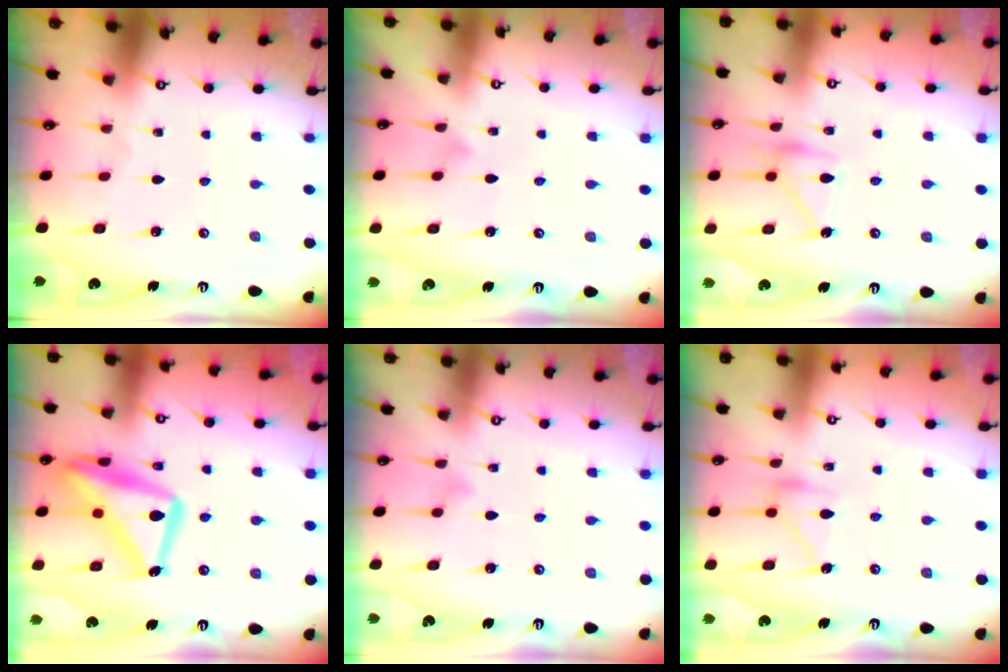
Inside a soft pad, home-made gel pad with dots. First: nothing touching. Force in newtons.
{"total": 3.7, "press": 3.7, "slide": 0.3}
{"total": 14.2, "press": 14.2, "slide": 0.6}
{"total": 20.0, "press": 19.9, "slide": 1.6}
{"total": 3.9, "press": 3.9, "slide": 0.2}
{"total": 13.1, "press": 13.1, "slide": 0.7}